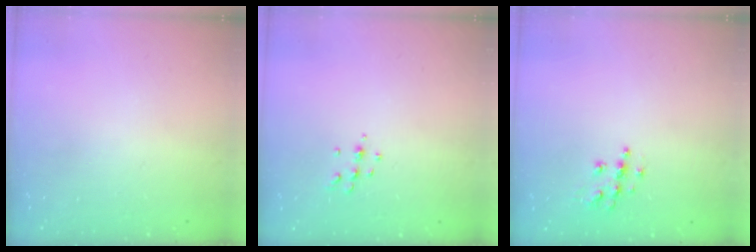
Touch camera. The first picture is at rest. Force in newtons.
{"total": 5.7, "press": 5.6, "slide": 1.0}
{"total": 7.4, "press": 7.4, "slide": 0.2}